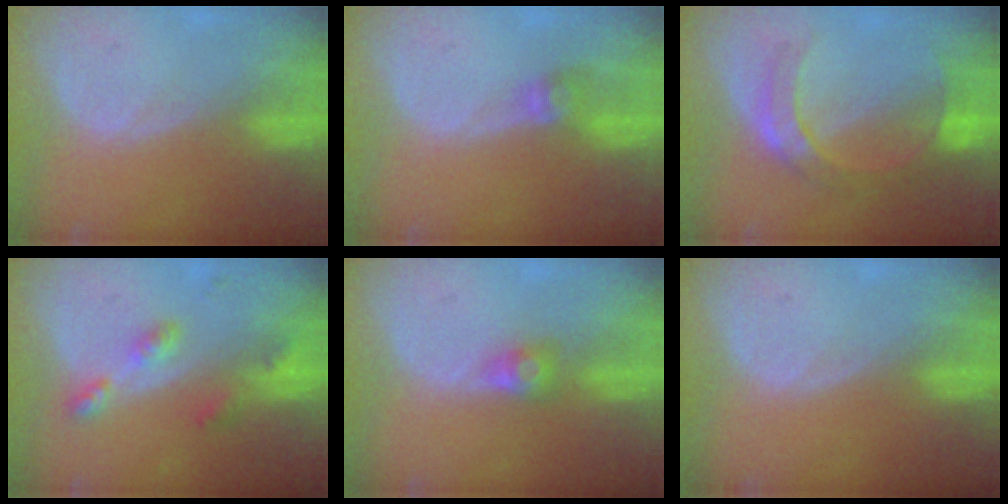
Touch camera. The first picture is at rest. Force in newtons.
{"total": 2.6, "press": 2.5, "slide": 0.6}
{"total": 7.2, "press": 6.9, "slide": 1.9}
{"total": 5.3, "press": 4.7, "slide": 2.4}
{"total": 2.6, "press": 2.4, "slide": 1.0}
{"total": 0.0}